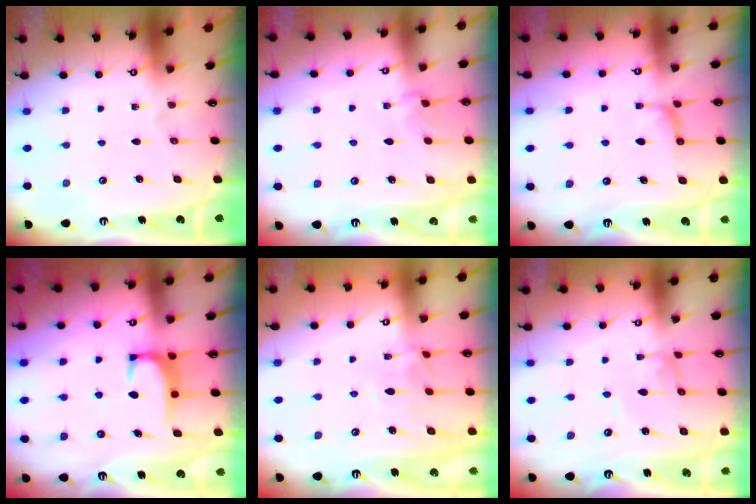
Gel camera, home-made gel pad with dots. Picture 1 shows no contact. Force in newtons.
{"total": 2.5, "press": 2.5, "slide": 0.5}
{"total": 2.9, "press": 2.7, "slide": 0.9}
{"total": 2.0, "press": 2.0, "slide": 0.6}
{"total": 2.6, "press": 2.5, "slide": 0.6}
{"total": 2.2, "press": 2.2, "slide": 0.1}